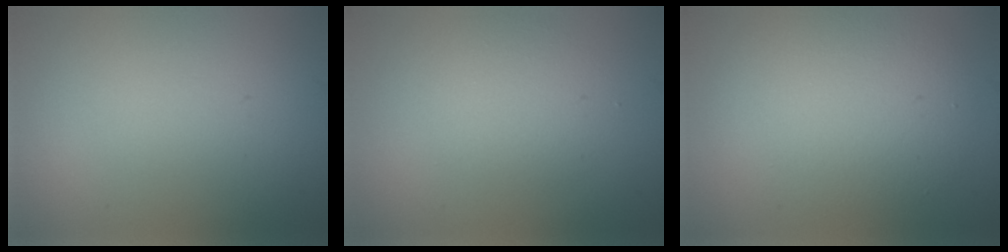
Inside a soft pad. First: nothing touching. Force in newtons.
{"total": 2.5, "press": 2.5, "slide": 0.1}
{"total": 5.9, "press": 5.8, "slide": 0.7}